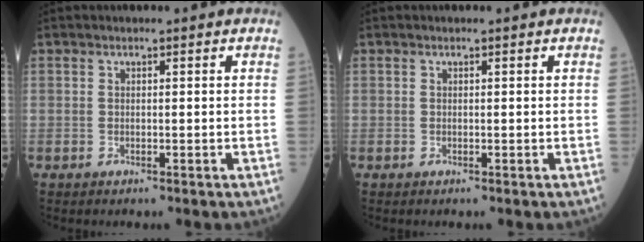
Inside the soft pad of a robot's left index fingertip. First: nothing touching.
{"total": 0.0}